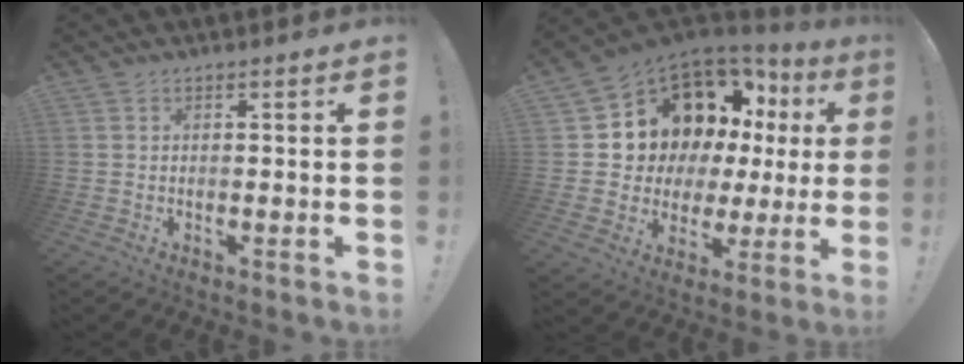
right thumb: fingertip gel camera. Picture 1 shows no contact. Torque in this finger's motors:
{"motor_torque": [1.04, 1.04, 1.32, 0.20, 0.09]}